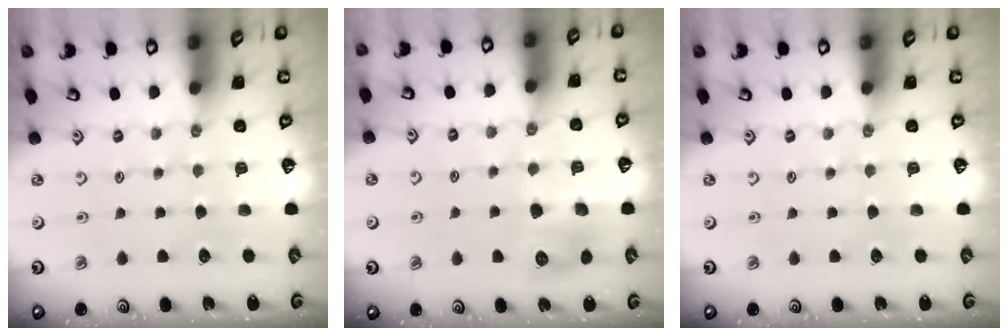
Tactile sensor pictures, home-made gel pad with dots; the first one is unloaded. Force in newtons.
{"total": 8.4, "press": 8.4, "slide": 0.5}
{"total": 0.0}